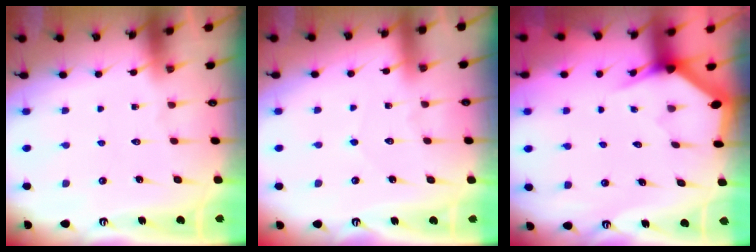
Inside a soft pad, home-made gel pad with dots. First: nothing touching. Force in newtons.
{"total": 2.1, "press": 2.1, "slide": 0.1}
{"total": 3.2, "press": 3.2, "slide": 0.0}